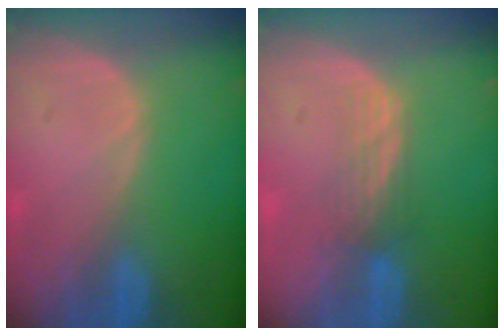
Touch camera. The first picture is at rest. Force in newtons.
{"total": 3.2, "press": 2.6, "slide": 1.9}